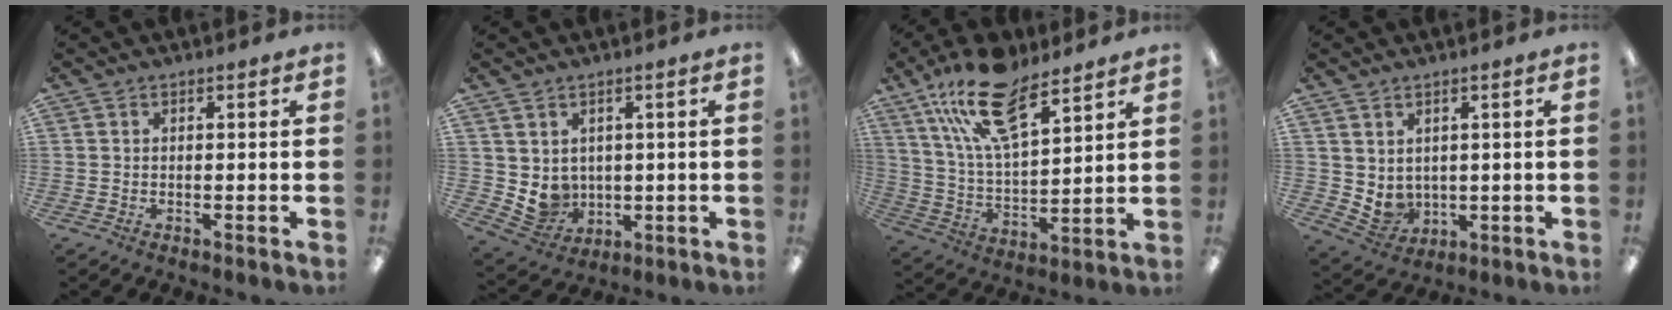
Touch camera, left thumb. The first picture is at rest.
{"total": 5.8, "force": [2.6, 5.1, 0.9], "torque": [-0.028, -0.026, 0.056]}
{"total": 18.8, "force": [12.5, 7.5, 11.9], "torque": [-0.224, -0.046, 0.219]}
{"total": 4.2, "force": [2.2, 3.4, 1.2], "torque": [-0.031, -0.016, 0.044]}